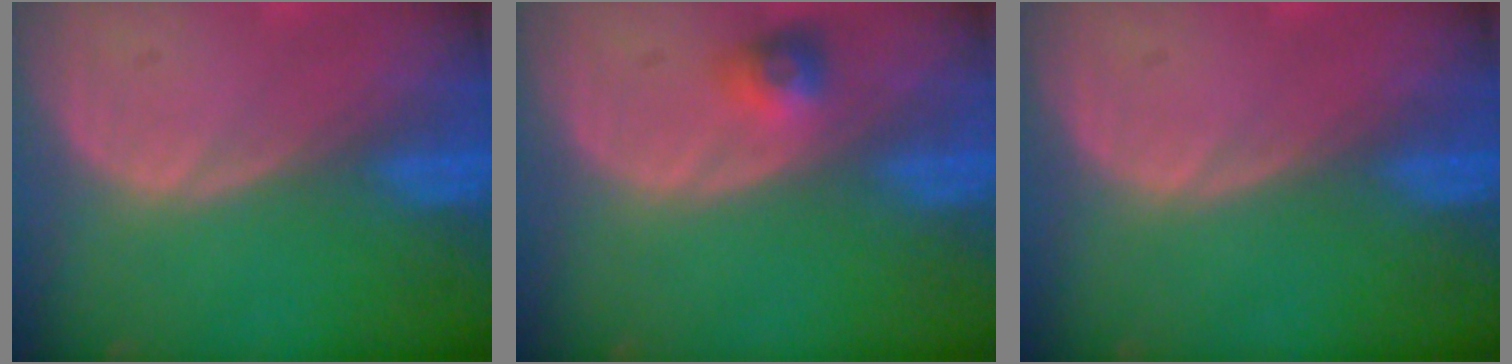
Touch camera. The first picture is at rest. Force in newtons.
{"total": 2.9, "press": 2.6, "slide": 1.2}
{"total": 0.0}